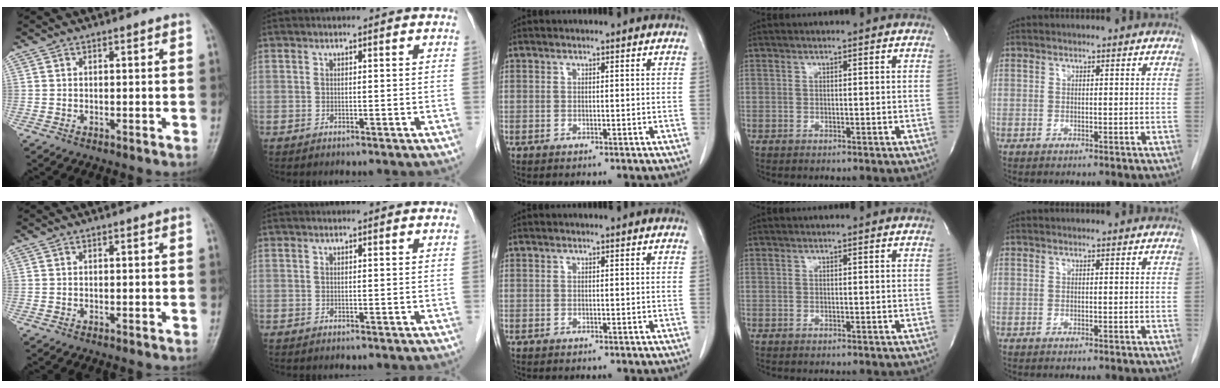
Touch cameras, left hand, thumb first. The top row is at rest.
{}